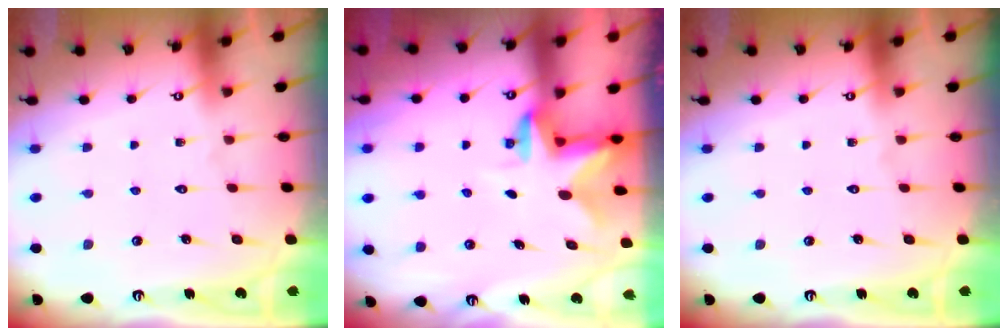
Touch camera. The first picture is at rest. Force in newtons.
{"total": 2.5, "press": 2.5, "slide": 0.4}
{"total": 0.0}